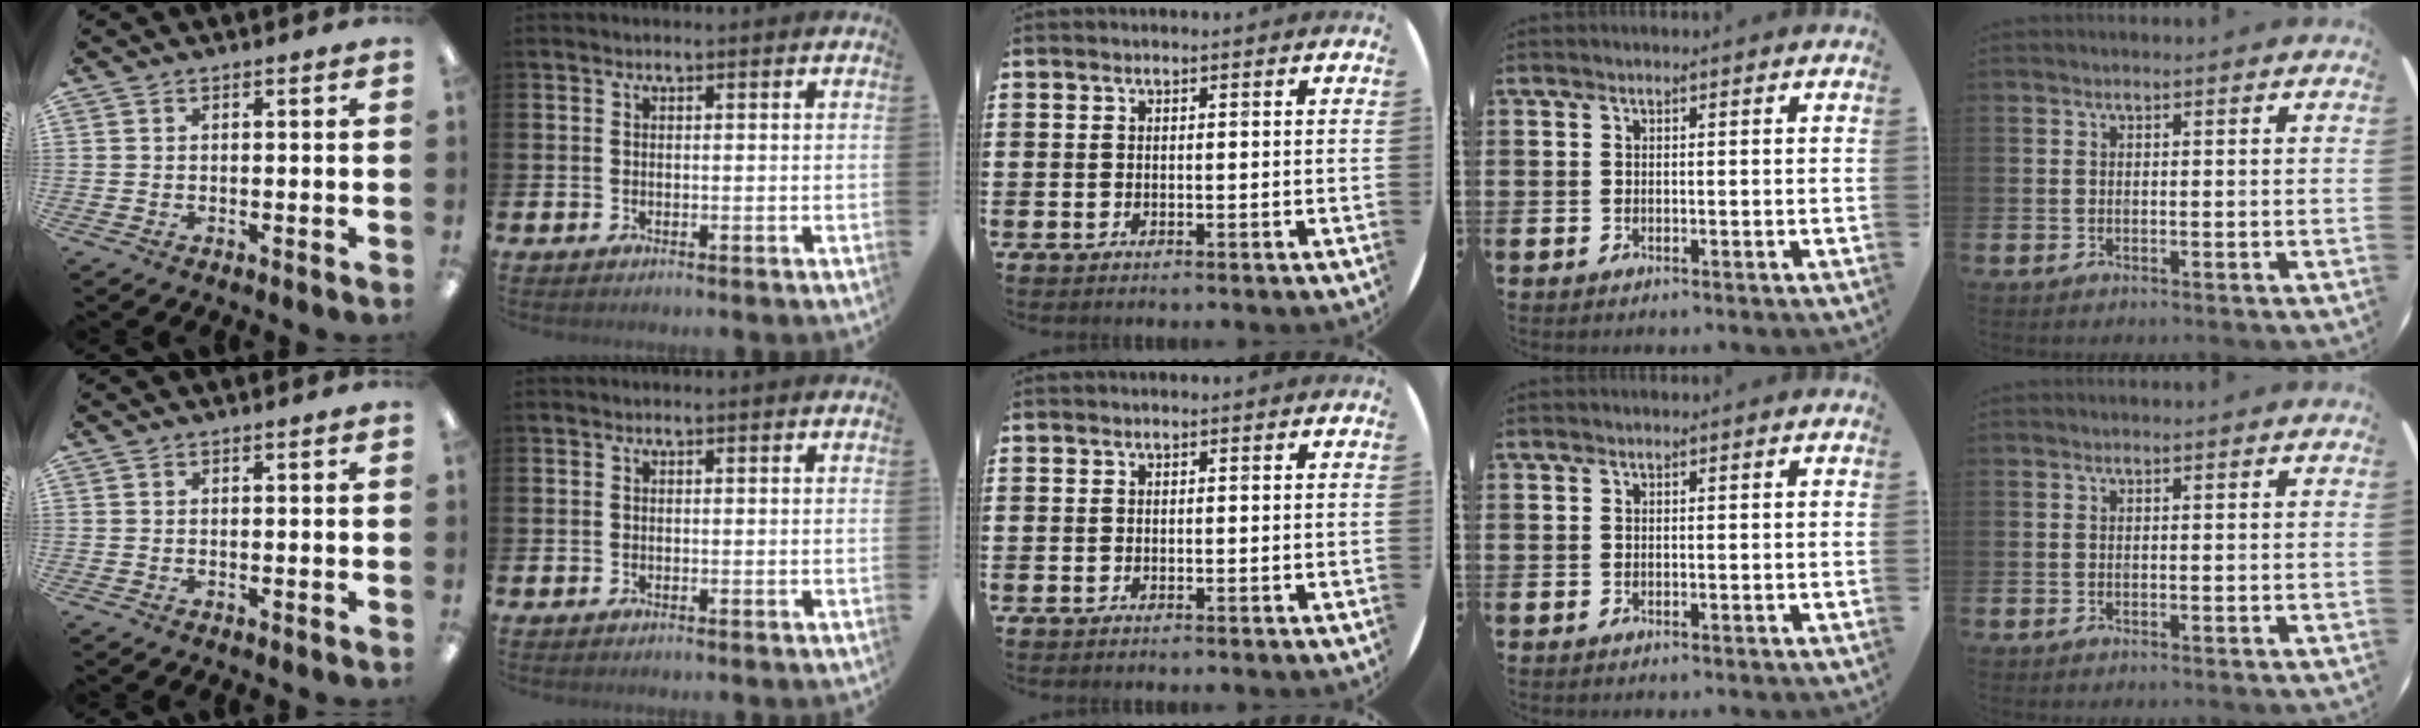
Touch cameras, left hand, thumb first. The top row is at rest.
{}